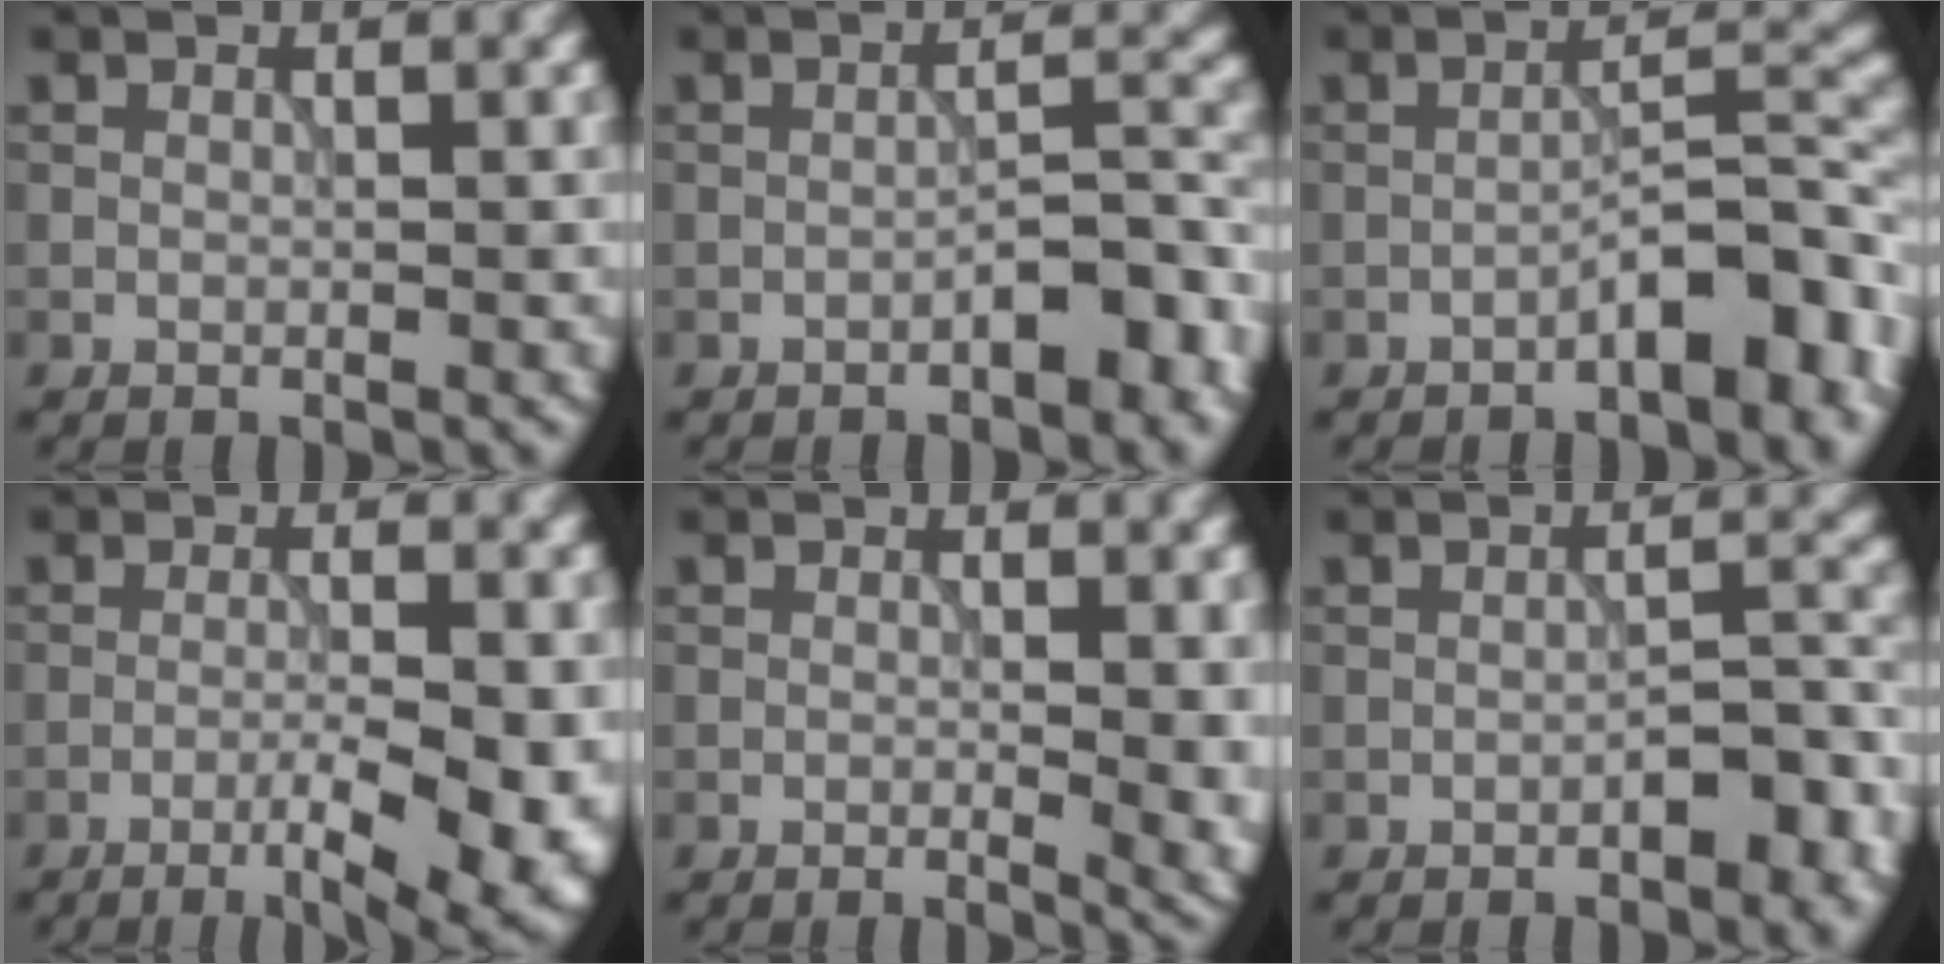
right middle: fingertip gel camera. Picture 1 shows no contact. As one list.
[{"total": 4.2, "force": [-2.4, 1.3, 3.2], "torque": [-0.042, 0.014, -0.037]}, {"total": 6.4, "force": [-3.5, 1.8, 5.0], "torque": [-0.066, 0.023, -0.056]}, {"total": 7.2, "force": [-2.9, 1.7, 6.3], "torque": [-0.096, -0.007, -0.039]}, {"total": 4.3, "force": [0.0, 1.6, 4.0], "torque": [-0.041, -0.007, 0.001]}, {"total": 3.8, "force": [-2.1, 1.4, 2.8], "torque": [-0.036, 0.011, -0.032]}]